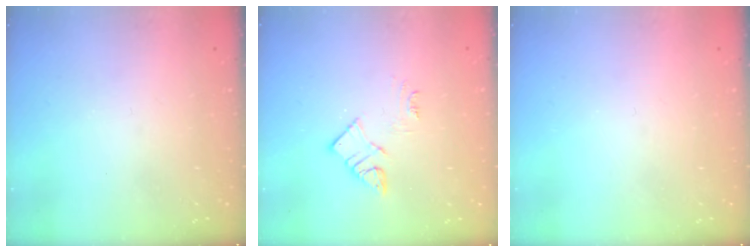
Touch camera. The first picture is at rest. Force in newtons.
{"total": 6.9, "press": 6.8, "slide": 0.3}
{"total": 0.0}